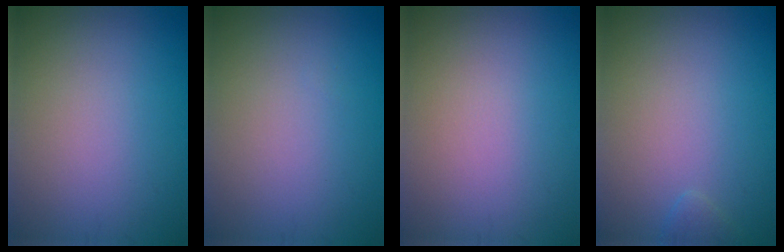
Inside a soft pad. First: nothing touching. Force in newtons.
{"total": 0.0}
{"total": 0.0}
{"total": 0.7, "press": 0.7, "slide": 0.1}